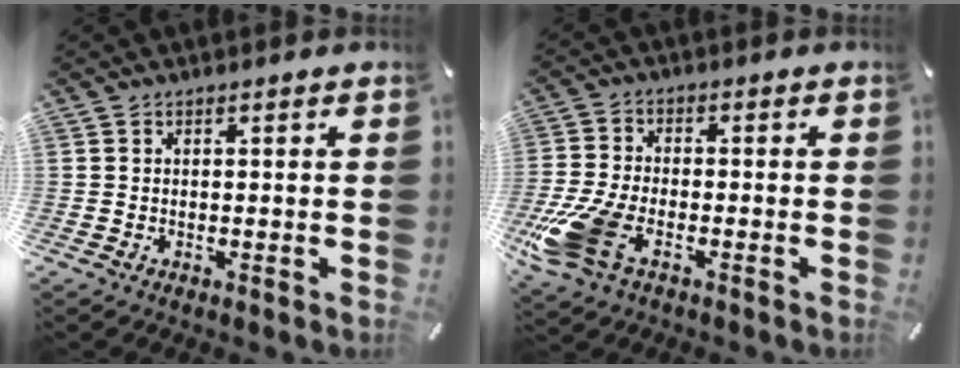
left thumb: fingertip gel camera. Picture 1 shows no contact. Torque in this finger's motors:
{"motor_torque": [0.07, 1.25, 1.10, 0.29, 0.28]}